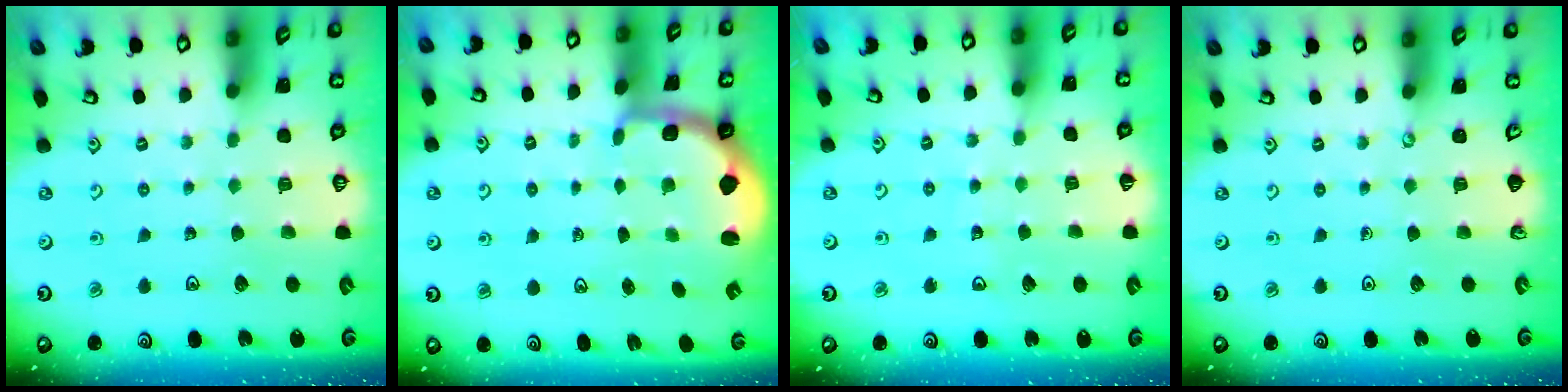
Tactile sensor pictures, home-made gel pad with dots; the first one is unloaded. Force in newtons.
{"total": 1.6, "press": 1.2, "slide": 1.1}
{"total": 3.5, "press": 3.4, "slide": 0.3}
{"total": 0.0}